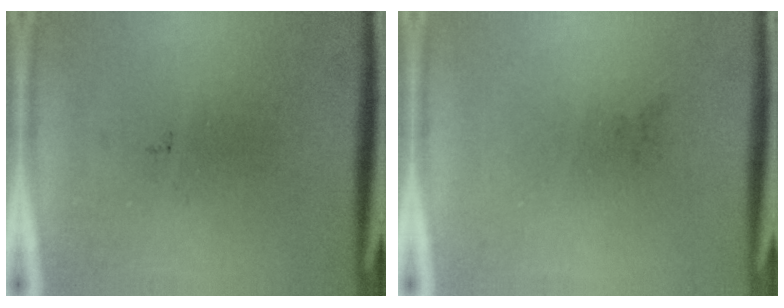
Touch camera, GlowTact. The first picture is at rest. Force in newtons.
{"total": 0.0}